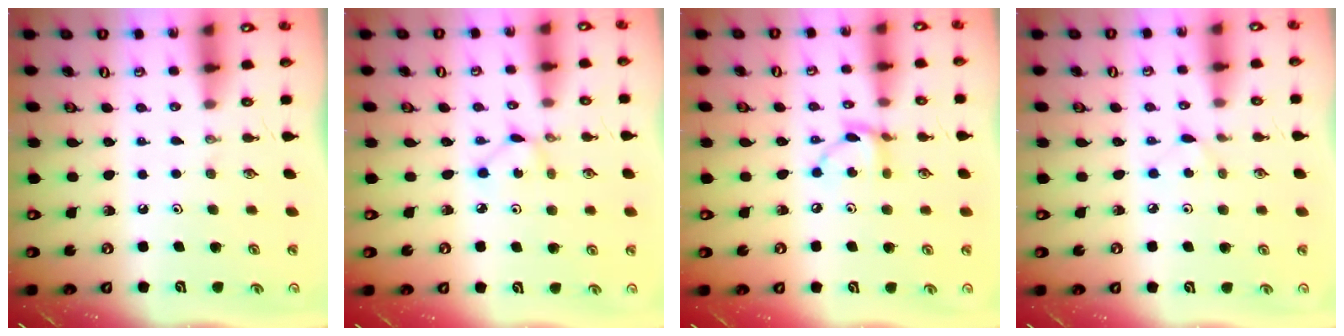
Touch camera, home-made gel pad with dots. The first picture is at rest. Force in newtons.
{"total": 1.6, "press": 1.5, "slide": 0.1}
{"total": 8.1, "press": 8.0, "slide": 0.2}
{"total": 2.7, "press": 2.7, "slide": 0.4}